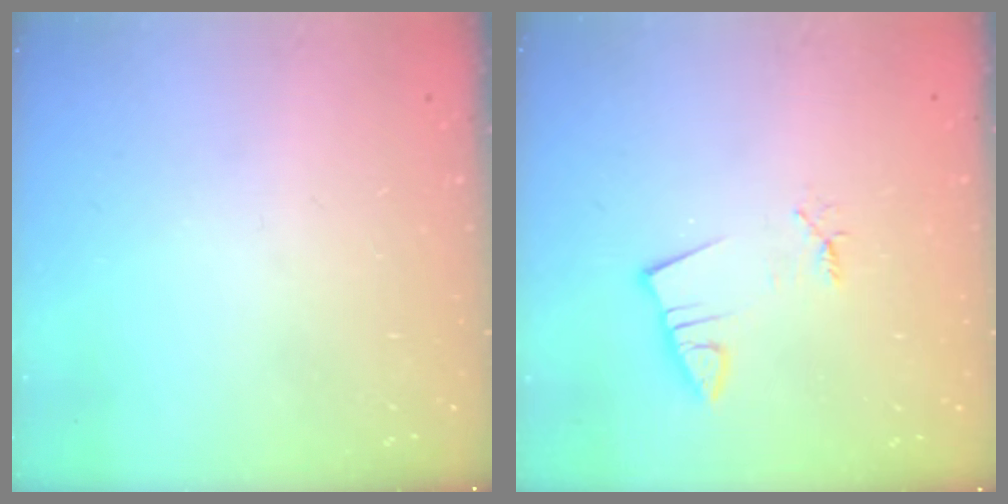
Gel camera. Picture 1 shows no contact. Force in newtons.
{"total": 2.0, "press": 2.0, "slide": 0.2}